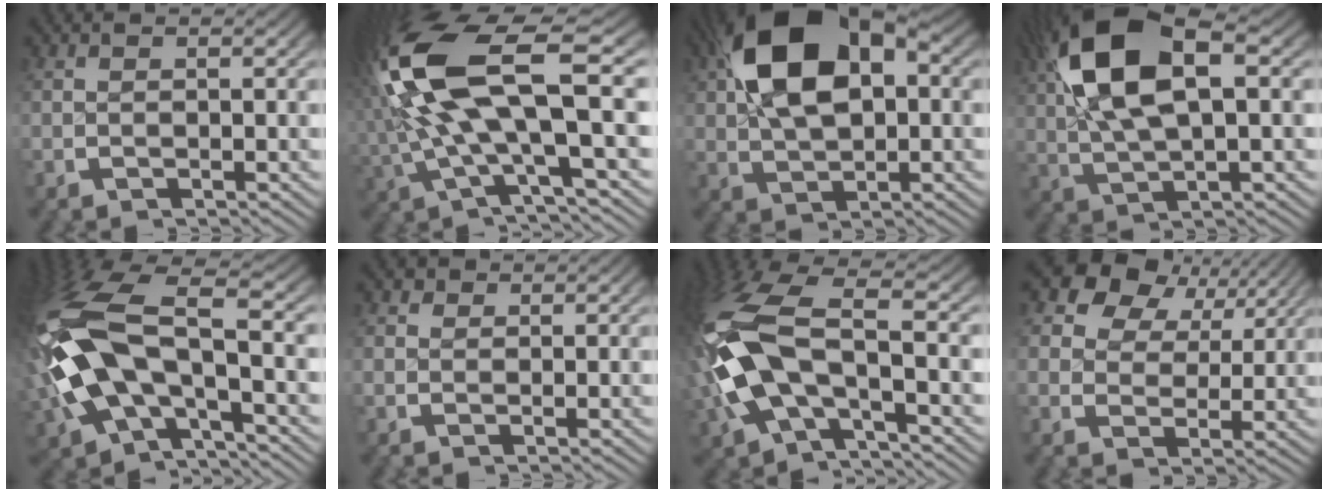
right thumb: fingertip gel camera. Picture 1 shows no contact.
{"total": 12.6, "force": [1.0, 5.9, 11.1], "torque": [-0.233, -0.004, 0.025]}
{"total": 12.4, "force": [2.9, 7.3, 9.6], "torque": [-0.204, -0.010, 0.064]}
{"total": 10.8, "force": [2.7, 5.4, 9.0], "torque": [-0.191, -0.004, 0.057]}
{"total": 13.0, "force": [-1.0, 7.9, 10.3], "torque": [-0.280, -0.039, 0.013]}
{"total": 1.3, "force": [0.9, 0.9, 0.4], "torque": [-0.006, -0.005, 0.015]}
{"total": 11.4, "force": [-1.1, 6.8, 9.1], "torque": [-0.255, -0.035, 0.009]}
{"total": 7.1, "force": [3.6, 4.3, 4.3], "torque": [-0.081, -0.006, 0.066]}